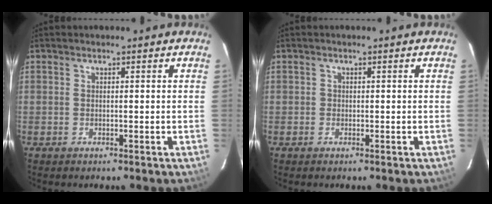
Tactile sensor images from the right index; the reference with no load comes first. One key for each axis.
{"total": 0.7, "fx": -0.1, "fy": 0.7, "fz": 0.0, "tx": 0.003, "ty": 0.001, "tz": -0.002}